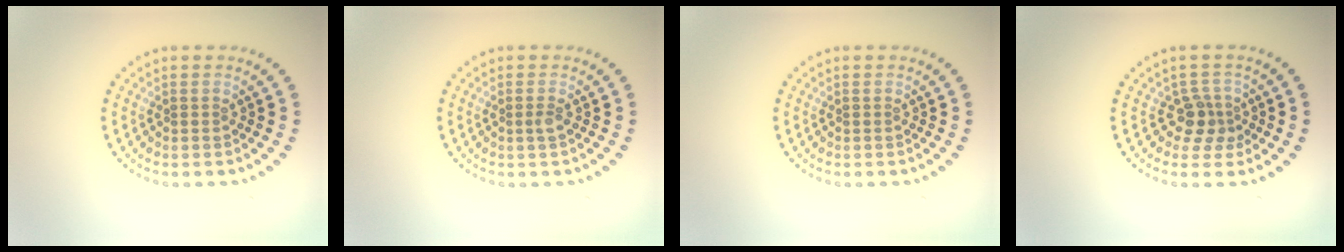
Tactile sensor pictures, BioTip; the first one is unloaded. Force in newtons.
{"total": 0.8, "press": 0.5, "slide": 0.6}
{"total": 0.0}
{"total": 2.4, "press": 1.8, "slide": 1.6}